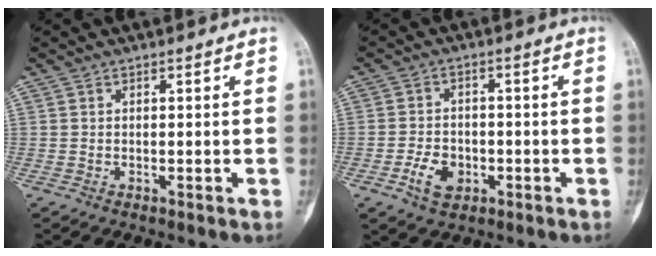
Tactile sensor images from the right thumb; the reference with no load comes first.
{"total": 5.8, "force": [-2.3, 4.1, 3.4], "torque": [-0.050, 0.012, -0.039]}